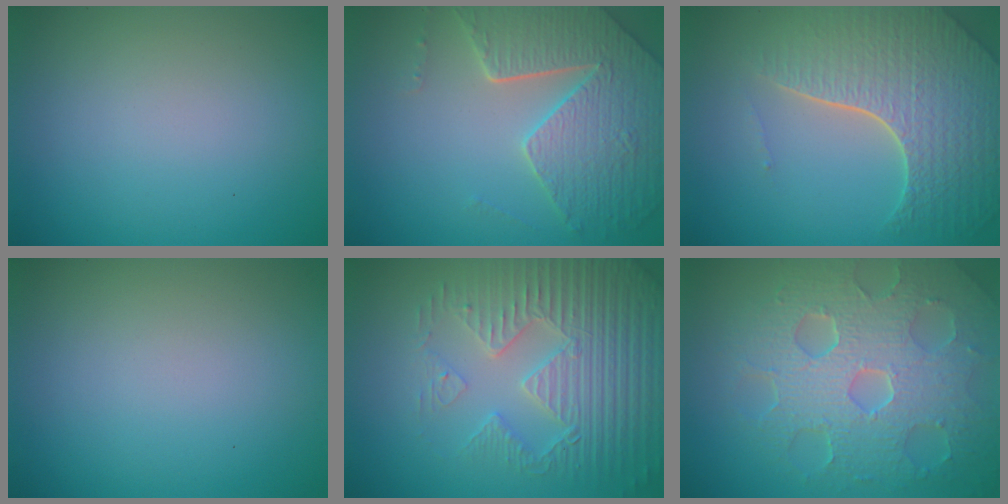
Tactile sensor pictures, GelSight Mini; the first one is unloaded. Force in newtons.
{"total": 6.5, "press": 5.2, "slide": 3.8}
{"total": 8.0, "press": 5.7, "slide": 5.6}
{"total": 0.0}
{"total": 5.8, "press": 5.2, "slide": 2.6}
{"total": 8.8, "press": 6.3, "slide": 6.1}